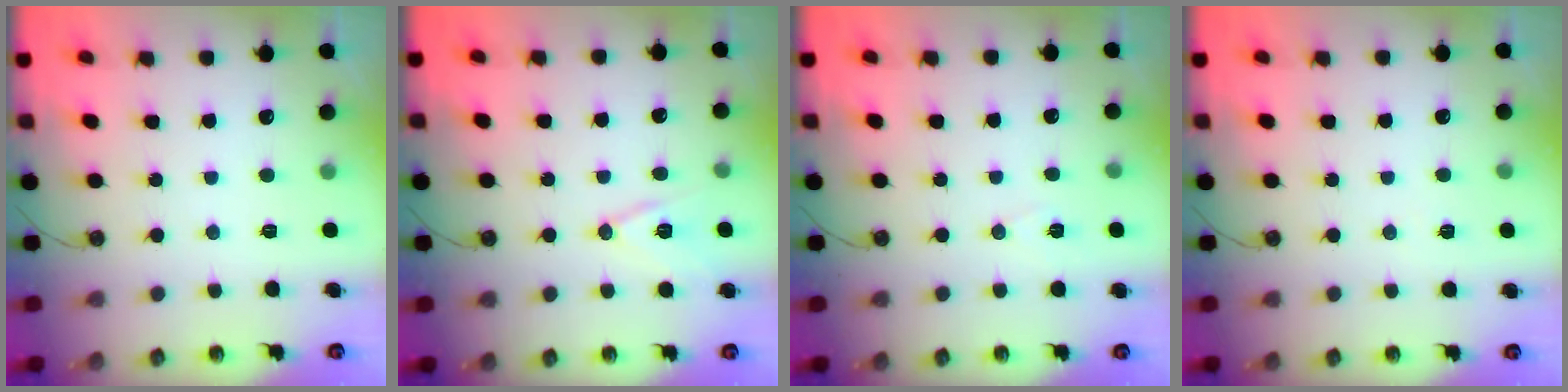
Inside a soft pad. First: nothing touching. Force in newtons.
{"total": 10.4, "press": 9.8, "slide": 3.5}
{"total": 6.1, "press": 4.3, "slide": 4.4}
{"total": 5.3, "press": 3.1, "slide": 4.3}